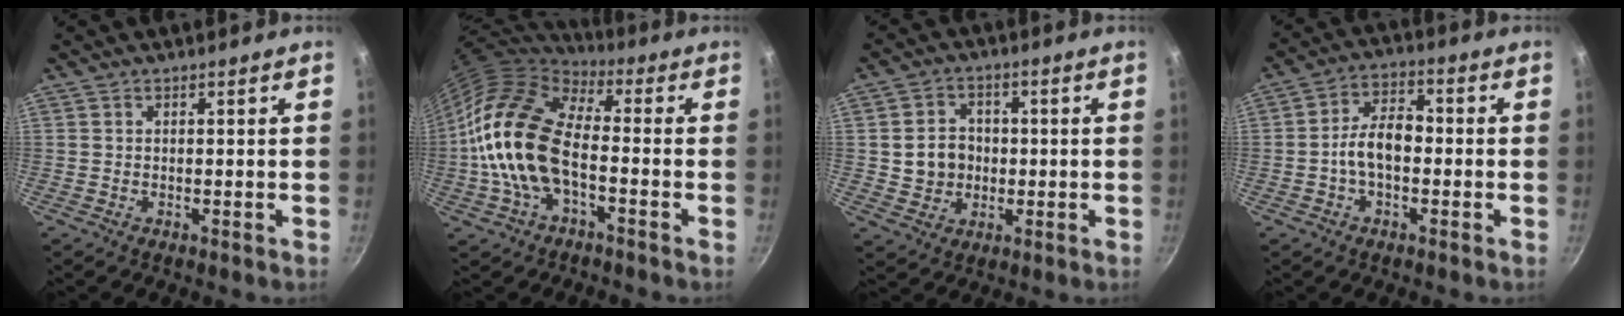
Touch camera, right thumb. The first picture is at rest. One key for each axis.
{"total": 17.3, "fx": -2.9, "fy": 9.4, "fz": 14.2, "tx": -0.245, "ty": 0.029, "tz": -0.065}
{"total": 7.3, "fx": 0.0, "fy": 6.5, "fz": 3.4, "tx": -0.030, "ty": 0.013, "tz": 0.003}
{"total": 7.8, "fx": -1.3, "fy": 4.7, "fz": 6.2, "tx": -0.089, "ty": 0.034, "tz": -0.032}